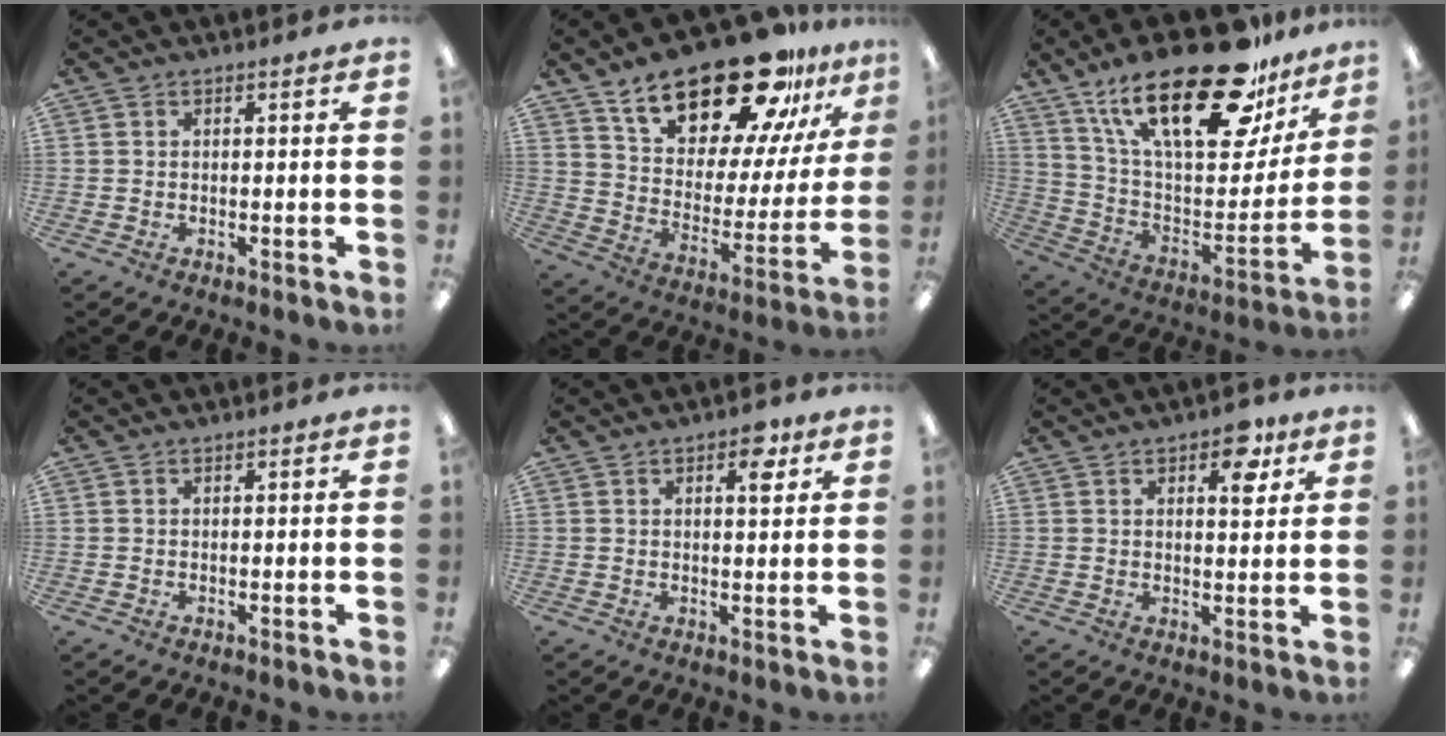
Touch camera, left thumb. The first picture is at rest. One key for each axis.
{"total": 23.8, "fx": 18.0, "fy": 8.9, "fz": 12.7, "tx": -0.202, "ty": -0.122, "tz": 0.310}
{"total": 28.7, "fx": 18.8, "fy": 11.1, "fz": 18.7, "tx": -0.287, "ty": -0.112, "tz": 0.320}
{"total": 0.0}
{"total": 5.2, "fx": 2.9, "fy": 2.3, "fz": 3.7, "tx": -0.039, "ty": -0.009, "tz": 0.041}
{"total": 7.3, "fx": 4.1, "fy": 3.5, "fz": 4.9, "tx": -0.051, "ty": -0.016, "tz": 0.062}